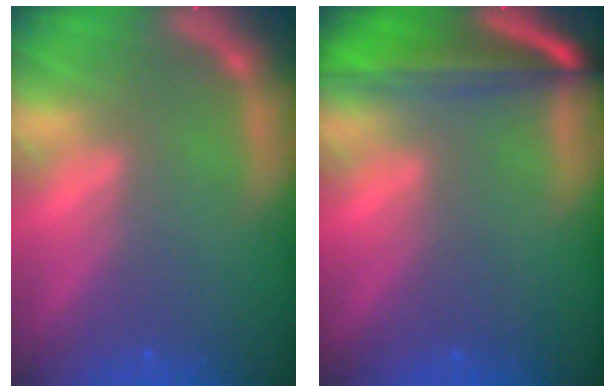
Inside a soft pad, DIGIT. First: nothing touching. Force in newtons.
{"total": 8.1}